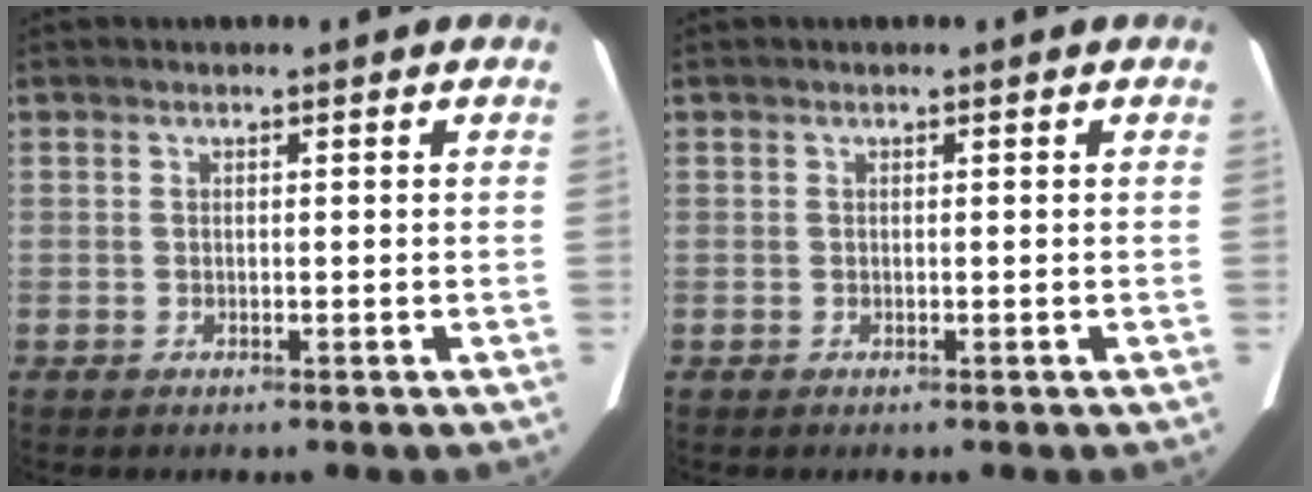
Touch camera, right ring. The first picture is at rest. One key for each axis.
{"total": 0.0}